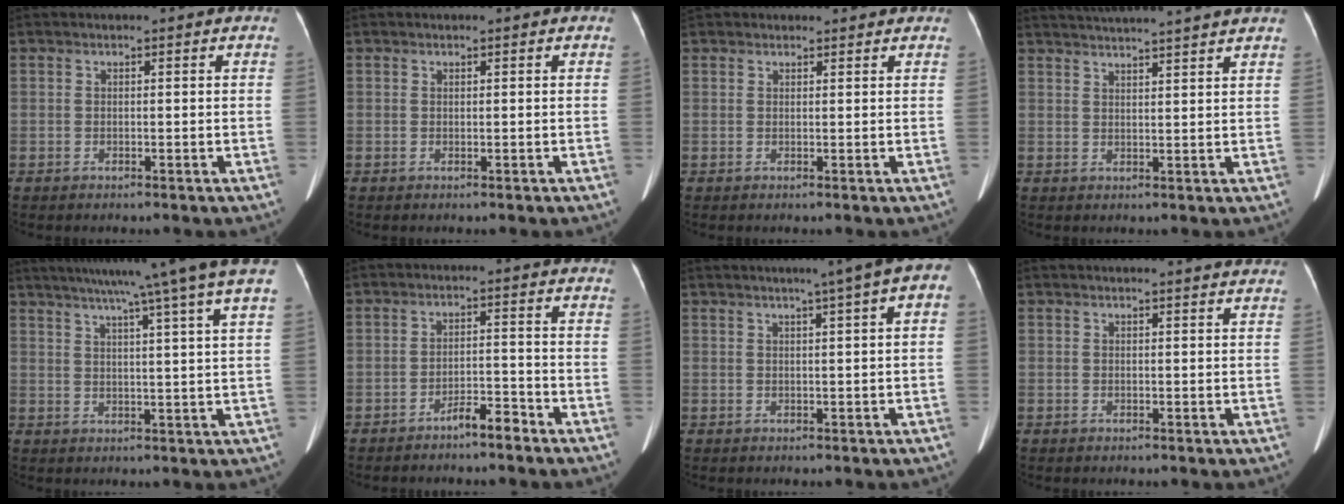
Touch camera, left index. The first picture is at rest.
{"total": 0.0}
{"total": 2.0, "force": [1.9, 0.7, 0.0], "torque": [-0.001, 0.013, 0.026]}
{"total": 12.8, "force": [11.9, -1.2, 4.8], "torque": [-0.086, 0.004, 0.155]}
{"total": 14.6, "force": [11.2, -2.5, 9.0], "torque": [-0.137, -0.006, 0.137]}
{"total": 3.5, "force": [-3.0, 0.3, 1.7], "torque": [-0.029, 0.000, -0.054]}
{"total": 7.3, "force": [3.4, 0.3, 6.5], "torque": [-0.077, 0.025, 0.031]}
{"total": 5.4, "force": [5.1, -0.2, 1.6], "torque": [-0.017, 0.008, 0.041]}